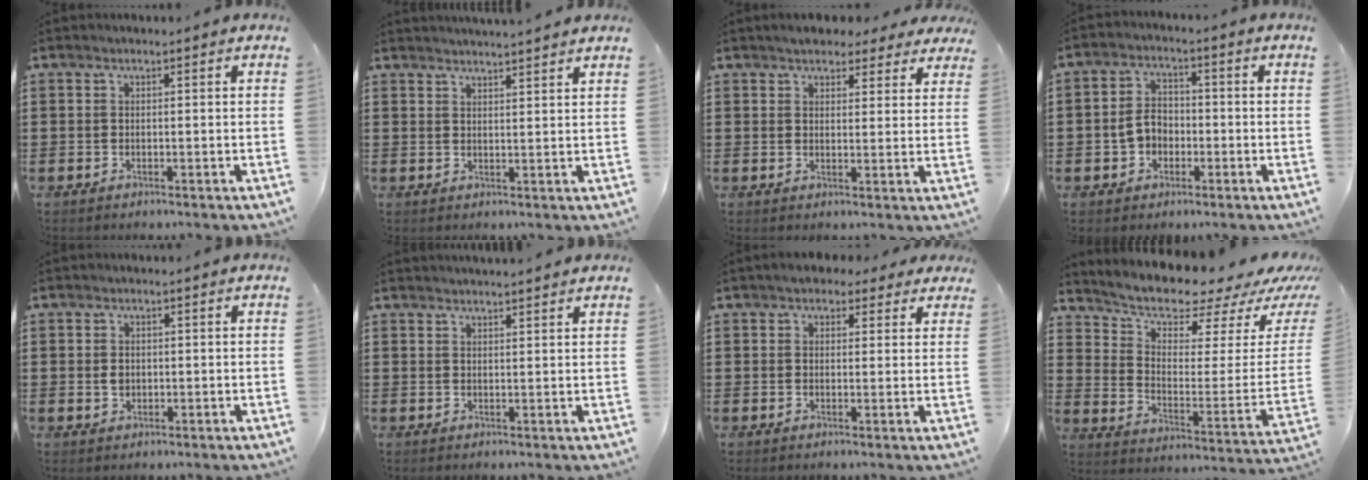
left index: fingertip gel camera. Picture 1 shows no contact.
{"total": 2.4, "force": [2.3, -0.5, 0.1], "torque": [-0.008, -0.008, 0.044]}
{"total": 4.1, "force": [3.8, 1.2, 1.0], "torque": [-0.024, -0.004, 0.071]}
{"total": 4.5, "force": [-1.3, 3.4, 2.6], "torque": [-0.060, 0.007, -0.029]}
{"total": 1.5, "force": [0.1, 1.2, 0.9], "torque": [-0.021, 0.007, 0.000]}
{"total": 1.8, "force": [1.8, -0.2, 0.1], "torque": [-0.007, 0.001, 0.035]}
{"total": 3.0, "force": [2.2, 1.6, 1.0], "torque": [-0.022, 0.004, 0.039]}
{"total": 6.2, "force": [5.7, 1.9, 1.4], "torque": [-0.051, -0.062, 0.094]}